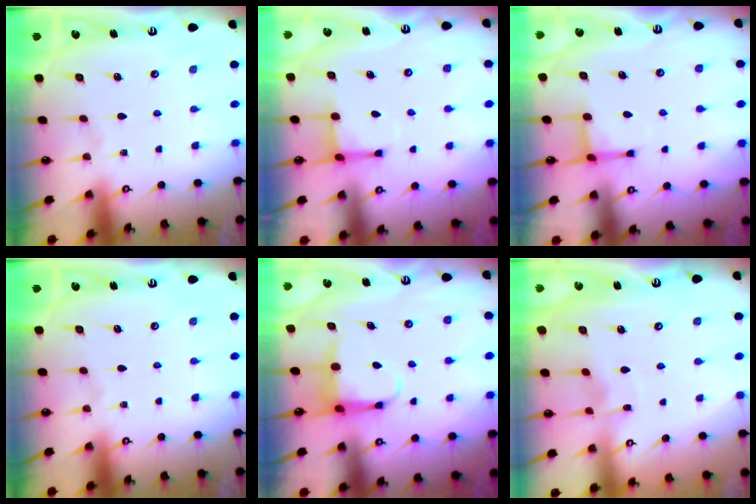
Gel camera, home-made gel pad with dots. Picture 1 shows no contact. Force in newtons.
{"total": 3.1, "press": 3.0, "slide": 0.9}
{"total": 2.9, "press": 2.8, "slide": 0.7}
{"total": 0.0}
{"total": 4.8, "press": 4.8, "slide": 0.7}
{"total": 4.1, "press": 4.0, "slide": 0.6}